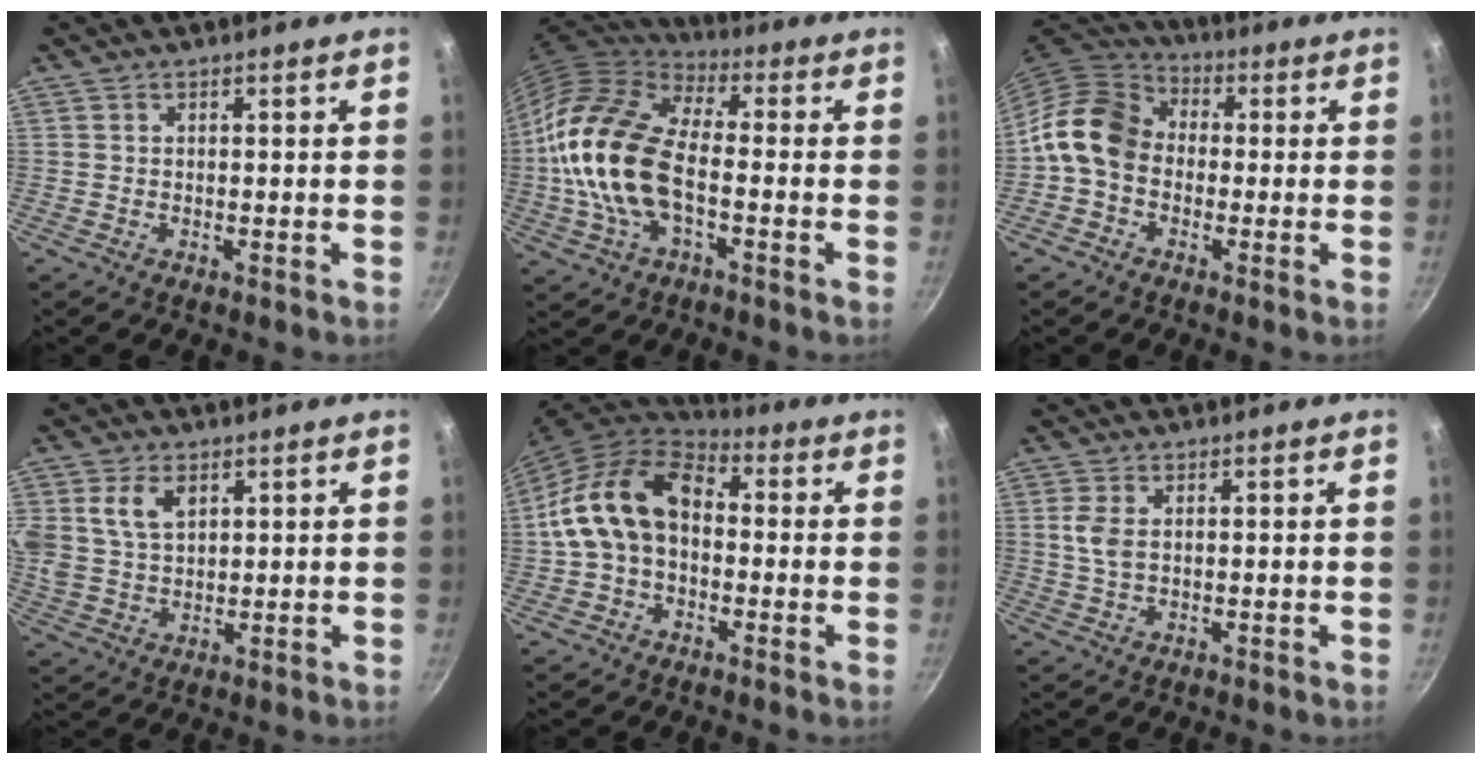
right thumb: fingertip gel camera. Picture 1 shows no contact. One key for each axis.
{"total": 19.2, "fx": -2.4, "fy": 10.5, "fz": 15.9, "tx": -0.296, "ty": 0.028, "tz": -0.058}
{"total": 11.2, "fx": -0.8, "fy": 8.9, "fz": 6.7, "tx": -0.096, "ty": 0.028, "tz": -0.040}
{"total": 8.0, "fx": 3.2, "fy": 5.2, "fz": 5.2, "tx": -0.091, "ty": -0.007, "tz": 0.064}
{"total": 14.9, "fx": 0.2, "fy": 10.5, "fz": 10.6, "tx": -0.168, "ty": 0.039, "tz": -0.010}
{"total": 3.6, "fx": 0.7, "fy": 2.0, "fz": 2.9, "tx": -0.062, "ty": 0.002, "tz": 0.014}